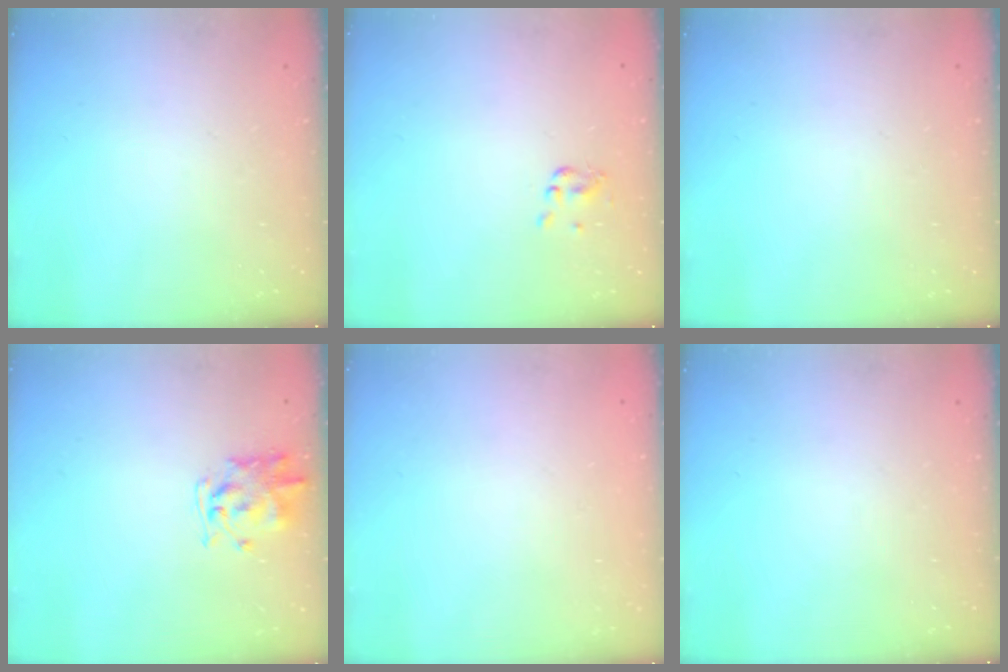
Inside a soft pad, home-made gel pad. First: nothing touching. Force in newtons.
{"total": 1.8, "press": 1.7, "slide": 0.7}
{"total": 0.0}
{"total": 1.7, "press": 1.6, "slide": 0.1}
{"total": 1.9, "press": 1.9, "slide": 0.2}
{"total": 0.0}